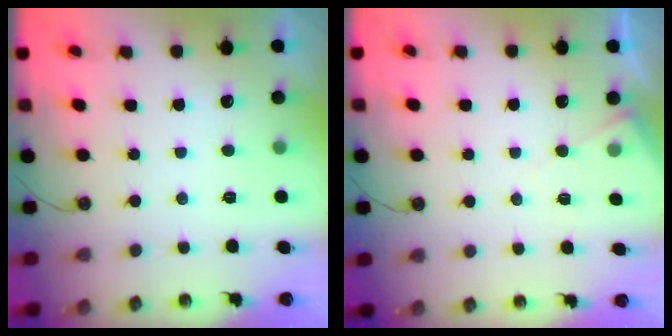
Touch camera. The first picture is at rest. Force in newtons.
{"total": 5.8, "press": 5.8, "slide": 0.8}